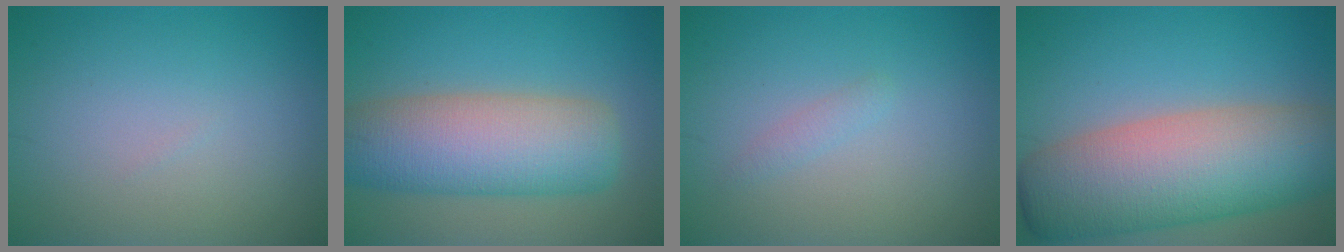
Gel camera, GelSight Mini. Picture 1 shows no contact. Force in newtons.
{"total": 9.3, "press": 9.3, "slide": 0.4}
{"total": 0.9, "press": 0.9, "slide": 0.0}
{"total": 12.1, "press": 12.1, "slide": 0.6}